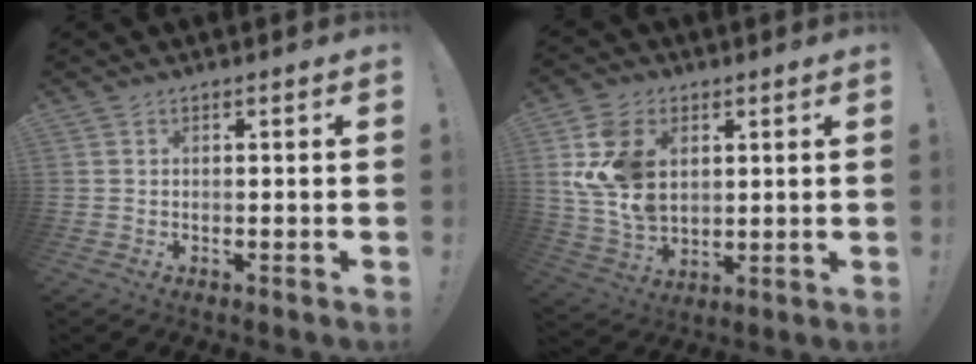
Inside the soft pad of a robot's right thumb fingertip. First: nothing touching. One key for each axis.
{"total": 15.7, "fx": 4.2, "fy": 11.6, "fz": 9.7, "tx": -0.187, "ty": -0.018, "tz": 0.083}